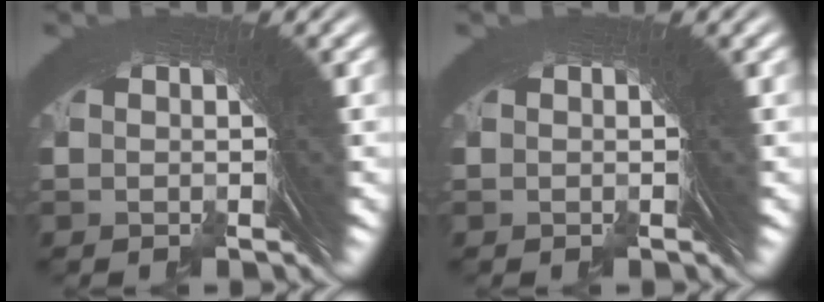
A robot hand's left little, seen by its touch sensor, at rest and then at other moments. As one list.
[{"total": 0.0}]